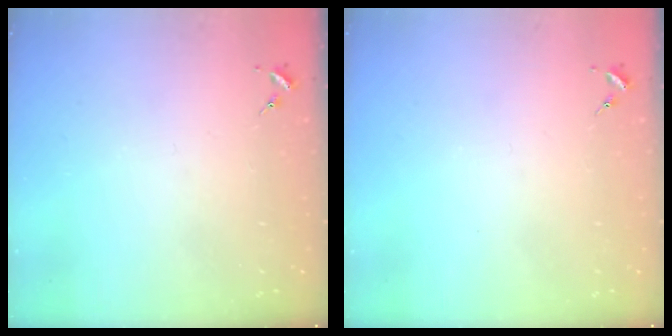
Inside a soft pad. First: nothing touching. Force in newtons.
{"total": 0.0}